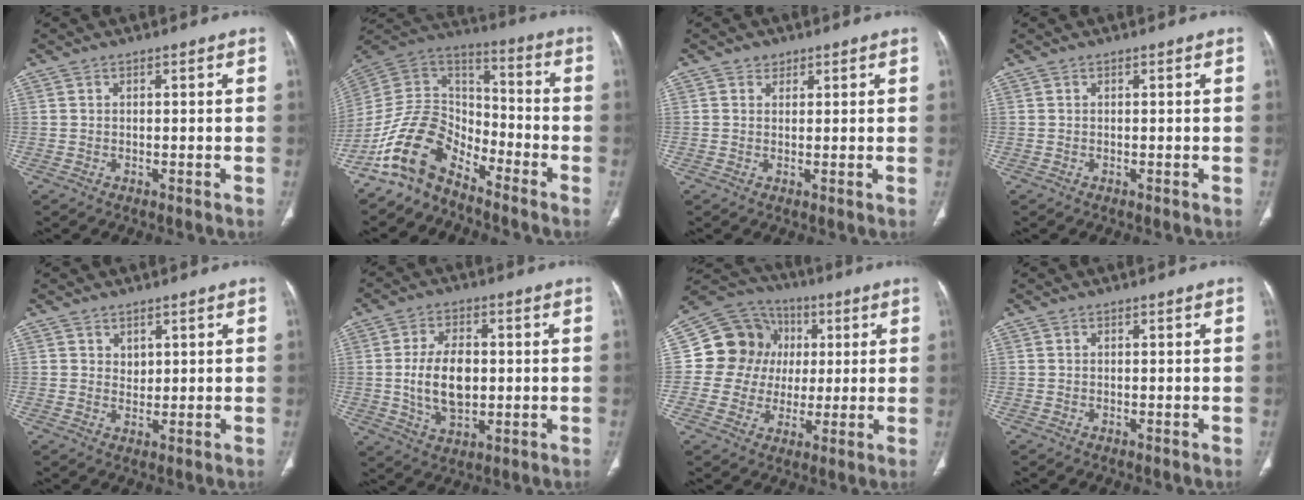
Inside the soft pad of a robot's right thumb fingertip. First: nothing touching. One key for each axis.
{"total": 12.6, "fx": -9.2, "fy": 6.8, "fz": 5.3, "tx": -0.082, "ty": 0.094, "tz": -0.192}
{"total": 1.5, "fx": 0.9, "fy": 1.1, "fz": 0.1, "tx": 0.016, "ty": -0.003, "tz": 0.009}
{"total": 0.0}
{"total": 2.0, "fx": 1.2, "fy": 1.5, "fz": 0.4, "tx": 0.011, "ty": -0.009, "tz": 0.021}
{"total": 10.4, "fx": 0.0, "fy": 6.3, "fz": 8.3, "tx": -0.137, "ty": 0.000, "tz": 0.005}
{"total": 14.5, "fx": 2.2, "fy": 13.3, "fz": 5.2, "tx": -0.055, "ty": 0.020, "tz": 0.034}
{"total": 0.0}